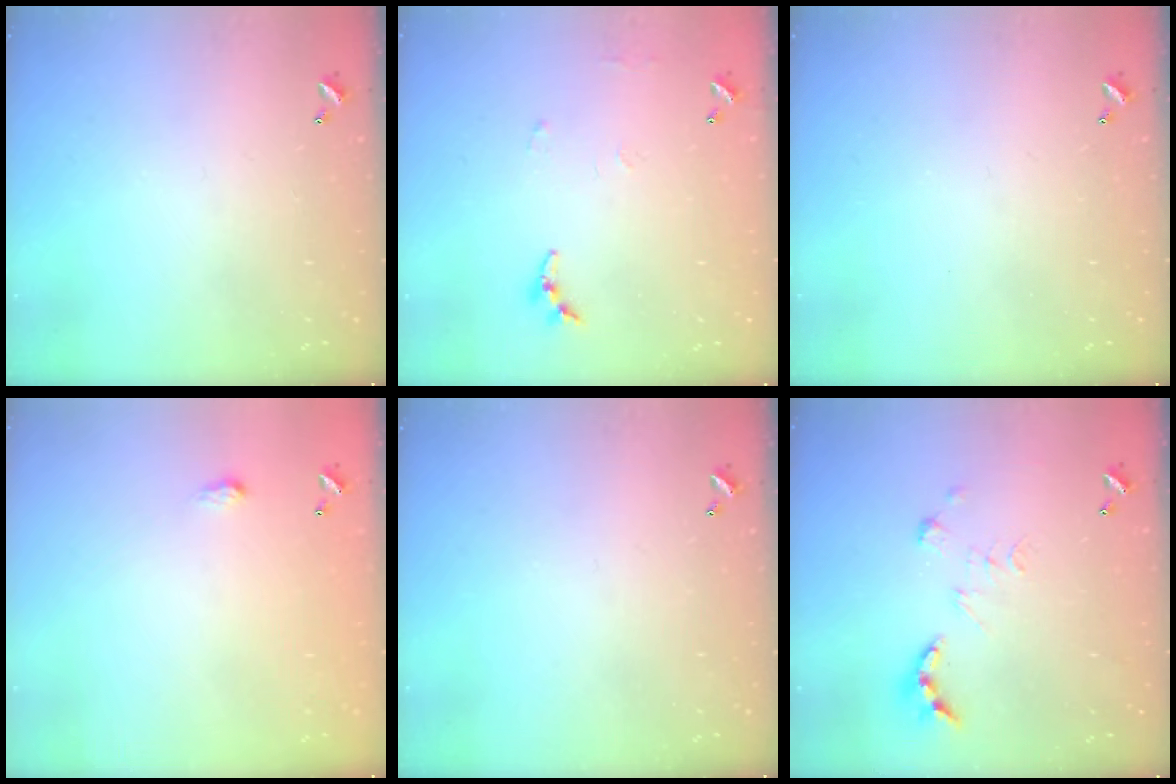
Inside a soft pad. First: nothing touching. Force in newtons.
{"total": 5.4, "press": 5.3, "slide": 0.6}
{"total": 0.0}
{"total": 1.3, "press": 1.3, "slide": 0.2}
{"total": 0.0}
{"total": 2.9, "press": 2.7, "slide": 1.3}